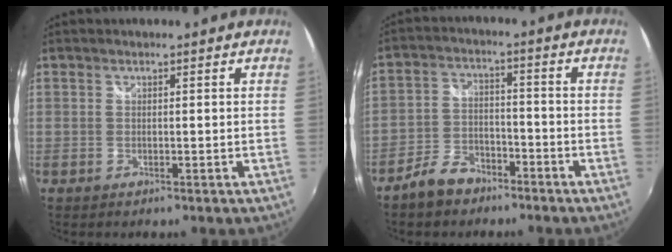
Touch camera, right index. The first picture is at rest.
{"total": 7.4, "force": [-5.6, 3.9, 2.9], "torque": [-0.076, 0.014, -0.096]}